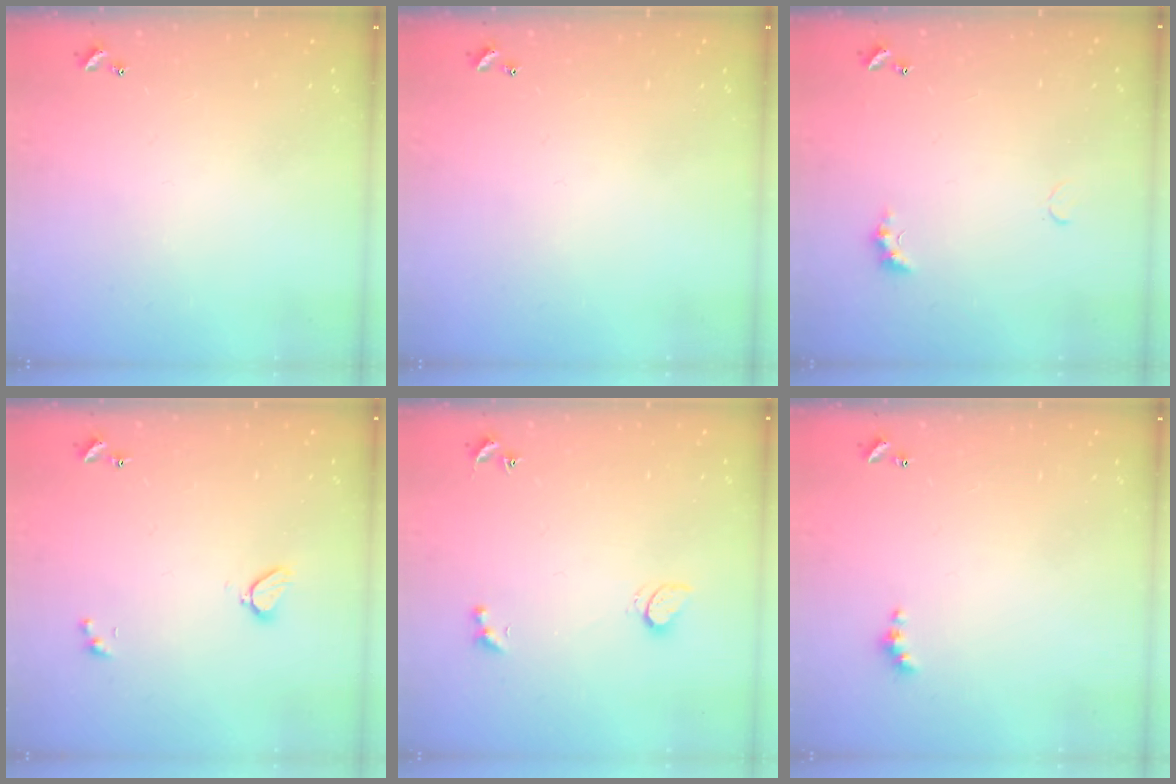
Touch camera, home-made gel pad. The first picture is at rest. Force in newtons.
{"total": 0.0}
{"total": 2.6, "press": 2.5, "slide": 0.7}
{"total": 2.1, "press": 2.0, "slide": 0.5}
{"total": 2.5, "press": 2.4, "slide": 0.8}
{"total": 2.5, "press": 2.5, "slide": 0.5}